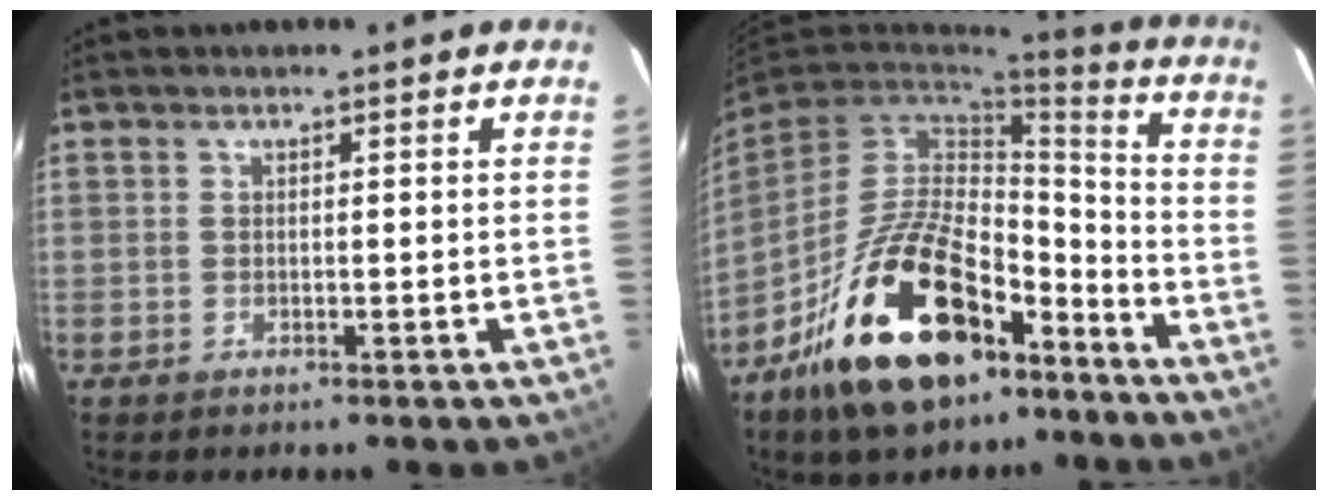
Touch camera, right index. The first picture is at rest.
{"total": 22.7, "force": [-13.2, 11.4, 14.5], "torque": [-0.276, 0.013, -0.206]}